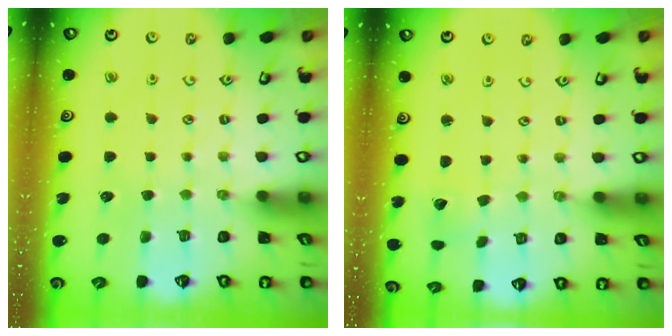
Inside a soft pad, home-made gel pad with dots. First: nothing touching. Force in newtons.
{"total": 2.4, "press": 2.4, "slide": 0.2}